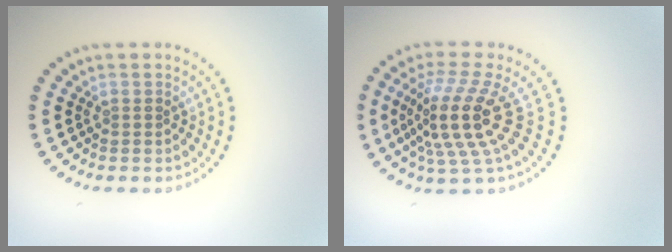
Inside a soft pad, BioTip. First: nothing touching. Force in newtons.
{"total": 5.5, "press": 4.0, "slide": 3.8}